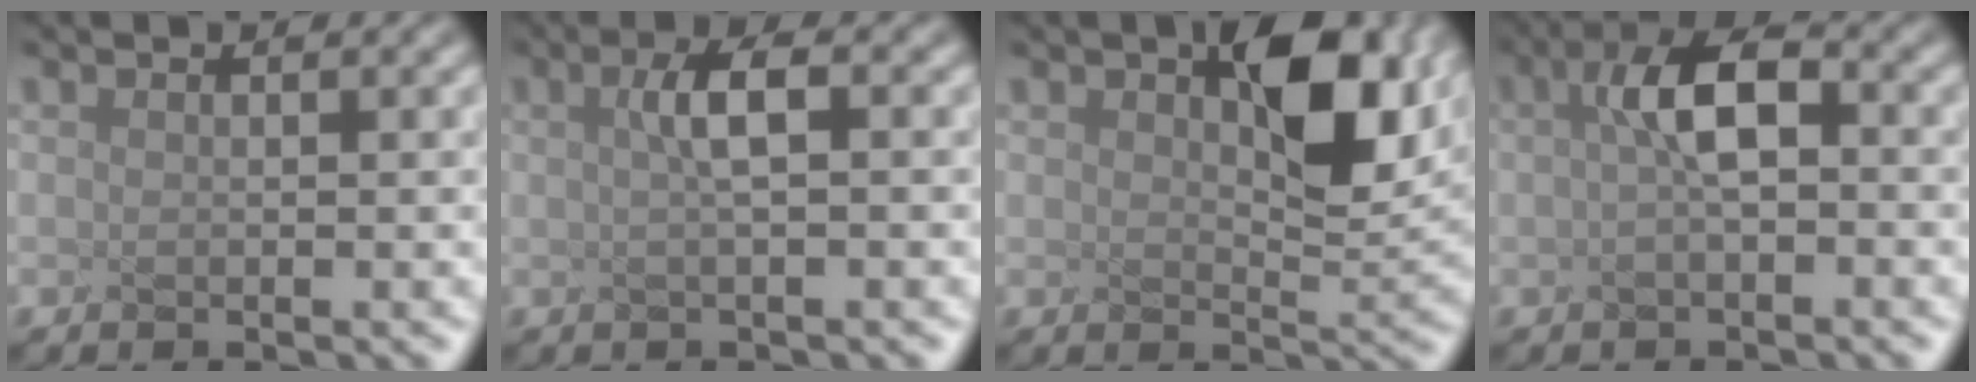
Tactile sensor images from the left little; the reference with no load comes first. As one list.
[{"total": 1.8, "force": [-0.9, -0.5, 1.5], "torque": [-0.050, 0.001, 0.019]}, {"total": 4.5, "force": [1.5, 1.1, 4.1], "torque": [-0.087, -0.006, 0.060]}, {"total": 2.5, "force": [-1.0, -0.1, 2.3], "torque": [-0.074, 0.006, 0.016]}]